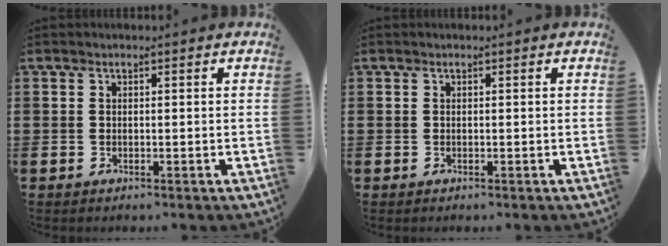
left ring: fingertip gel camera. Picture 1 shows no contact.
{"total": 0.0}